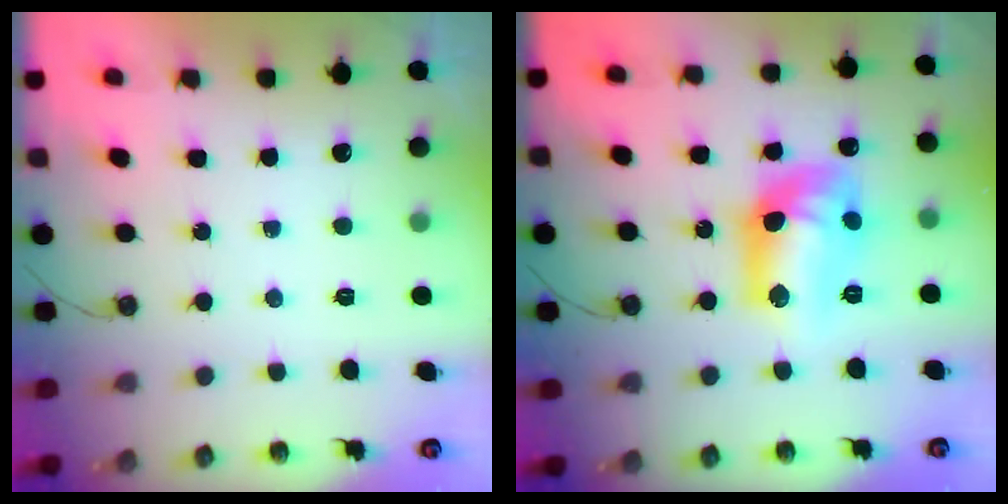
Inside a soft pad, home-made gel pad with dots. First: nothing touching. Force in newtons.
{"total": 14.0, "press": 13.9, "slide": 1.8}